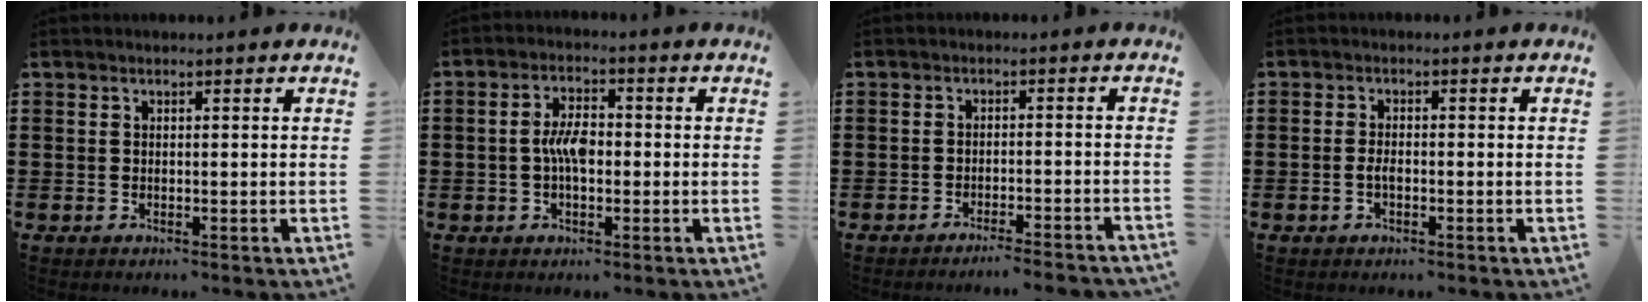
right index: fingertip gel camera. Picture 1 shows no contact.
{"total": 4.6, "force": [-0.4, 2.1, 4.1], "torque": [-0.084, 0.002, -0.009]}
{"total": 2.6, "force": [-2.4, -0.6, 0.8], "torque": [-0.016, -0.007, -0.047]}
{"total": 1.9, "force": [-0.6, 0.7, 1.6], "torque": [-0.039, -0.002, -0.014]}